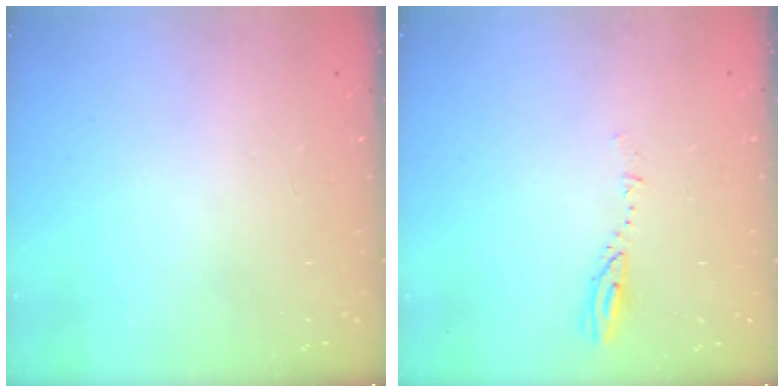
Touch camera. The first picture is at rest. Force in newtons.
{"total": 3.3, "press": 3.3, "slide": 0.3}